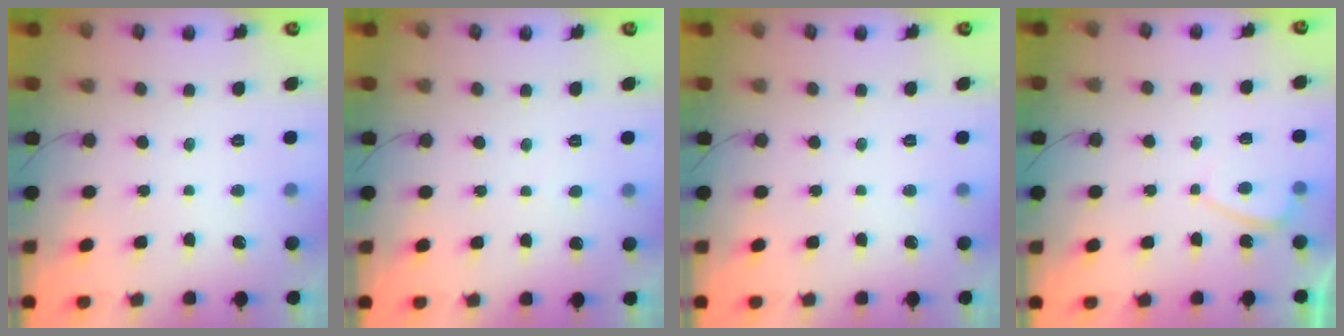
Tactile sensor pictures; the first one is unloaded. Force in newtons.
{"total": 2.6, "press": 2.6, "slide": 0.3}
{"total": 0.0}
{"total": 1.6, "press": 1.4, "slide": 0.6}